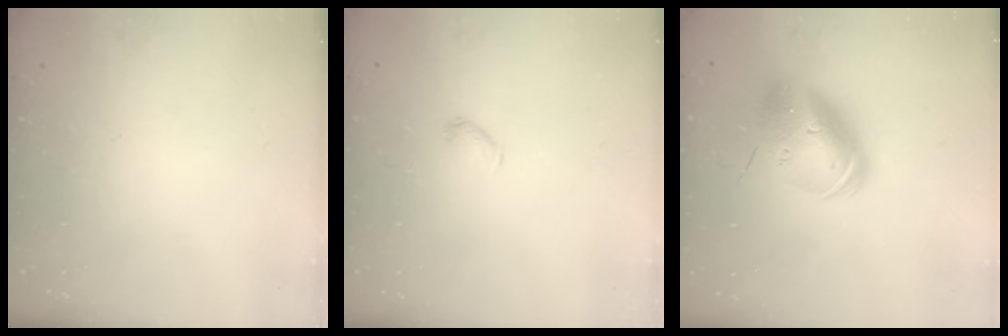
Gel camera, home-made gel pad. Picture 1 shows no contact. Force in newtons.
{"total": 3.5, "press": 3.4, "slide": 0.6}
{"total": 18.3, "press": 18.0, "slide": 3.3}